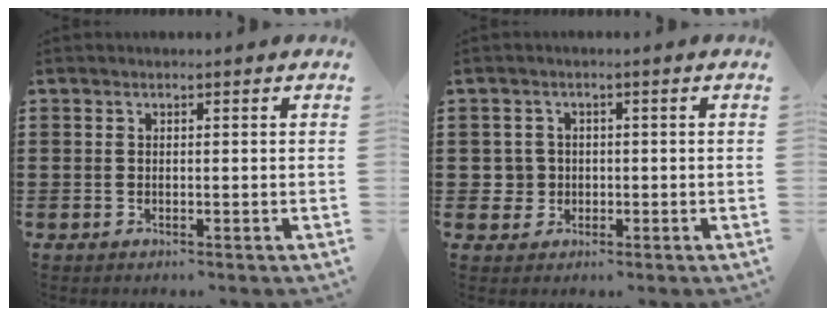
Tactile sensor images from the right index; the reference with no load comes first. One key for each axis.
{"total": 2.9, "fx": -0.4, "fy": 2.8, "fz": 0.6, "tx": -0.023, "ty": 0.008, "tz": -0.011}